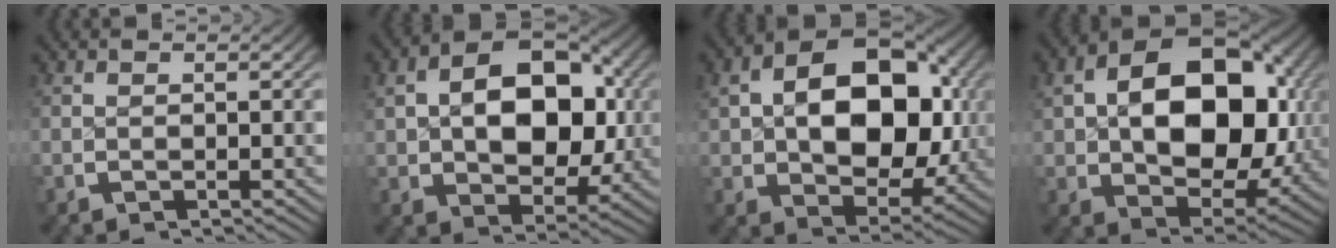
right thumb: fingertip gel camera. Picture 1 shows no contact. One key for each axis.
{"total": 12.1, "fx": 1.4, "fy": 8.0, "fz": 8.9, "tx": -0.161, "ty": -0.017, "tz": 0.034}
{"total": 14.5, "fx": 1.7, "fy": 9.5, "fz": 10.8, "tx": -0.192, "ty": -0.019, "tz": 0.041}
{"total": 16.2, "fx": 1.7, "fy": 10.5, "fz": 12.2, "tx": -0.213, "ty": -0.025, "tz": 0.044}